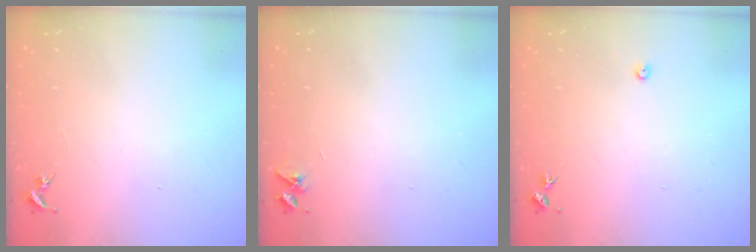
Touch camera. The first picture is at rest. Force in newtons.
{"total": 3.6, "press": 3.6, "slide": 0.5}
{"total": 2.2, "press": 2.2, "slide": 0.3}